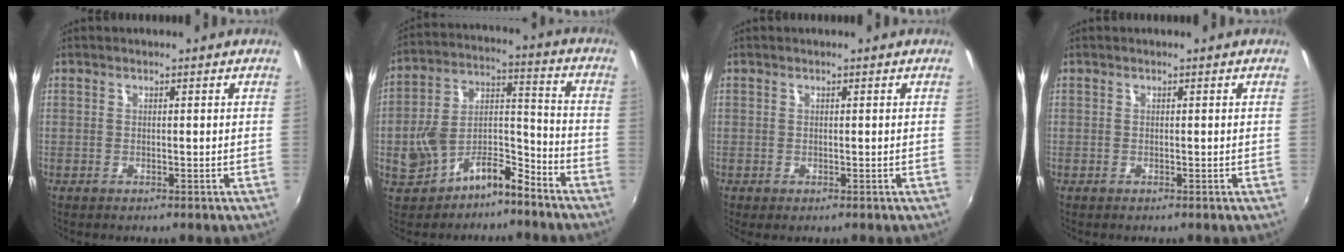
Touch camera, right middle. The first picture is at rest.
{"total": 11.0, "force": [-6.8, 5.8, 6.5], "torque": [-0.123, 0.030, -0.107]}
{"total": 0.0}
{"total": 0.0}